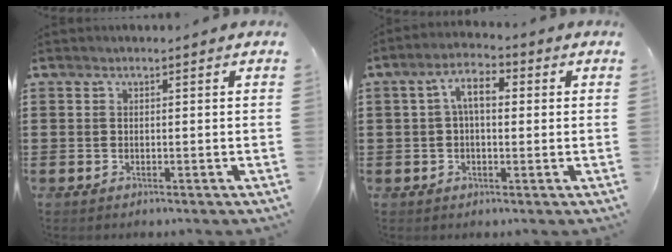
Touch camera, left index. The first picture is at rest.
{"total": 5.6, "force": [0.9, 2.7, 4.8], "torque": [-0.087, 0.014, 0.010]}